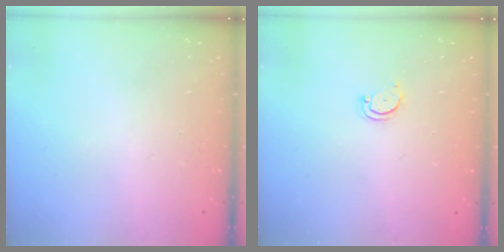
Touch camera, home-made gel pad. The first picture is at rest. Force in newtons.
{"total": 3.0, "press": 3.0, "slide": 0.2}